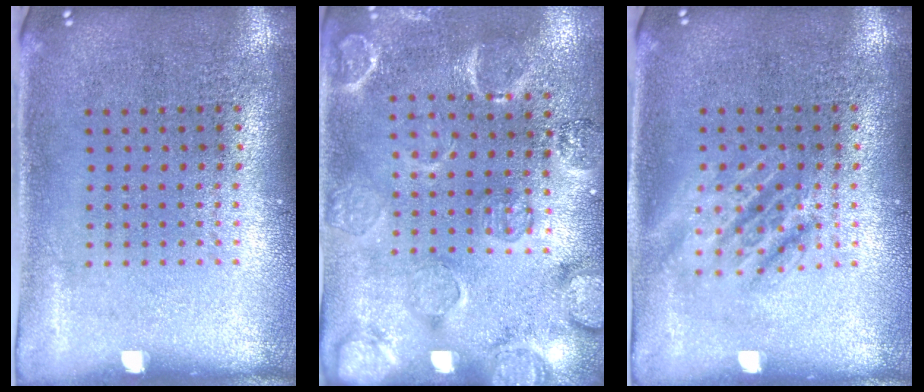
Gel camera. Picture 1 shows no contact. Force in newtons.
{"total": 2.5, "press": 2.2, "slide": 1.3}
{"total": 1.2, "press": 1.2, "slide": 0.2}